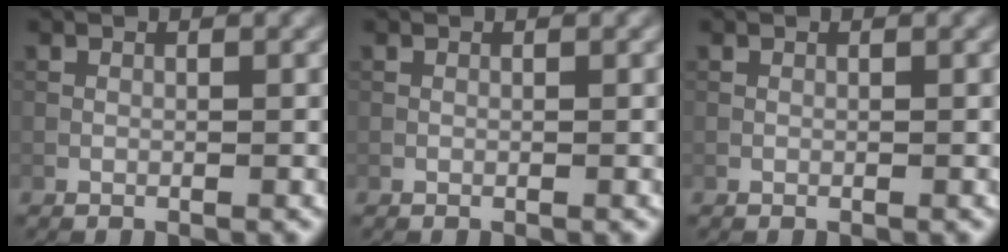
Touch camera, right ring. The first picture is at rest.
{"total": 0.0}
{"total": 0.0}